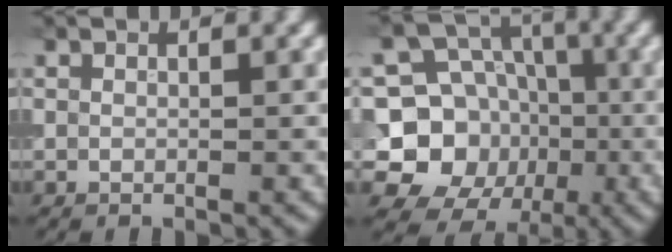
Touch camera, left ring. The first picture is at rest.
{"total": 8.5, "force": [-1.3, 7.6, 3.7], "torque": [-0.062, -0.005, -0.041]}